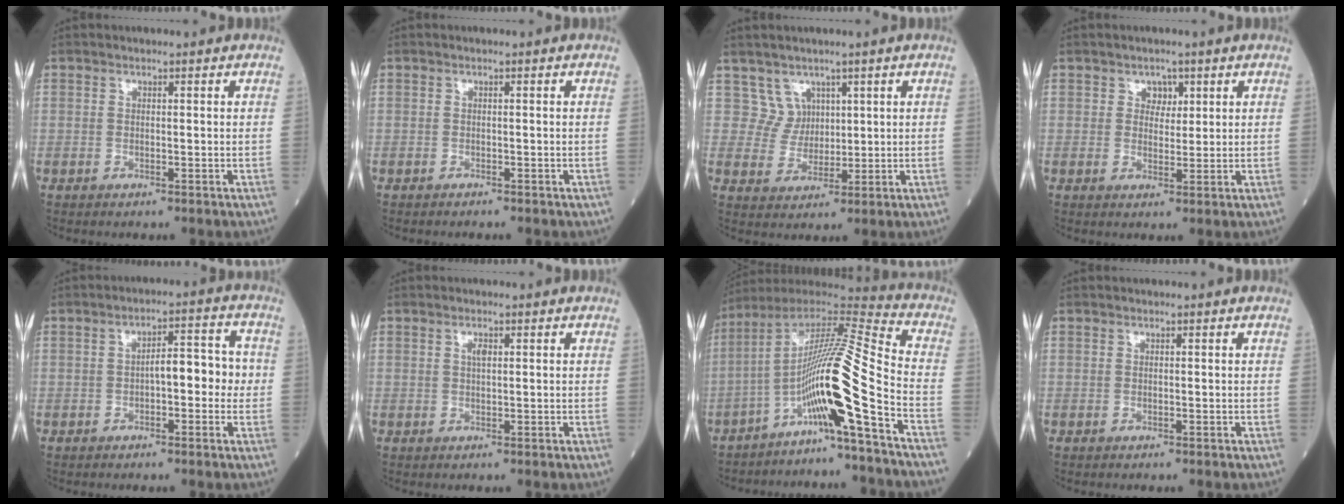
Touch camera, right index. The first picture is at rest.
{"total": 1.7, "force": [-1.5, 0.6, 0.6], "torque": [-0.017, -0.003, -0.014]}
{"total": 3.9, "force": [2.1, 3.2, -0.4], "torque": [0.013, 0.002, 0.040]}
{"total": 2.5, "force": [1.2, 1.8, 1.2], "torque": [-0.010, 0.002, 0.016]}
{"total": 6.0, "force": [-0.5, 2.3, 5.5], "torque": [-0.074, 0.030, -0.009]}
{"total": 1.1, "force": [0.4, 0.4, 1.0], "torque": [-0.019, 0.001, 0.006]}
{"total": 15.0, "force": [-6.7, -1.7, 13.3], "torque": [-0.242, 0.008, -0.127]}
{"total": 0.0}